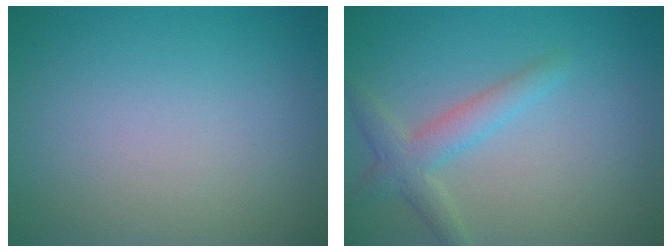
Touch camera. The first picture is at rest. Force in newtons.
{"total": 2.9, "press": 2.9, "slide": 0.1}